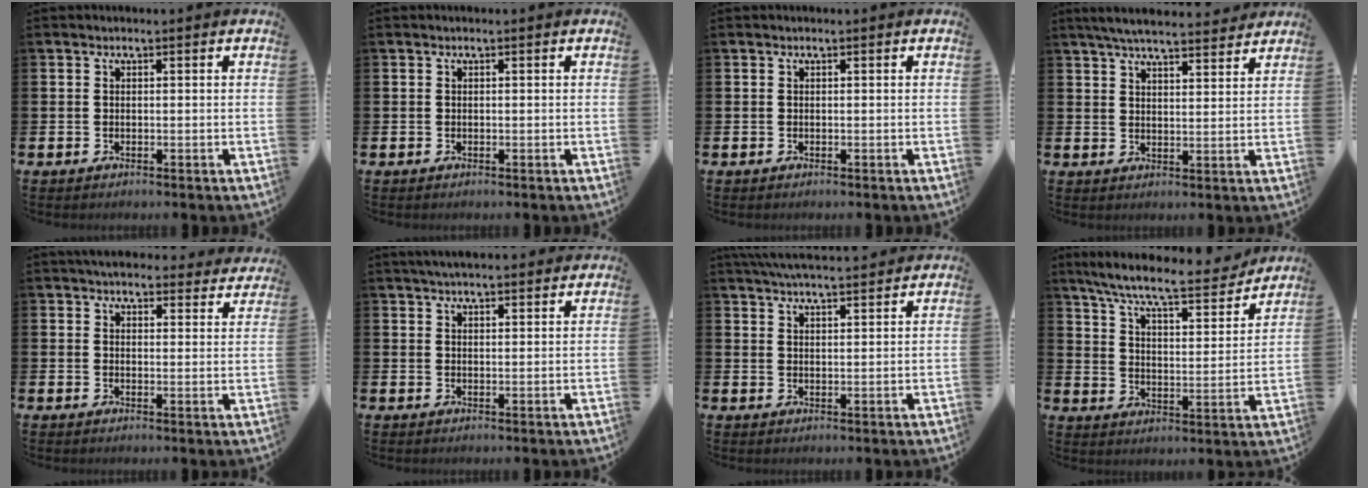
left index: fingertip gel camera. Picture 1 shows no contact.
{"total": 0.0}
{"total": 0.0}
{"total": 5.8, "force": [5.5, 0.6, 1.6], "torque": [-0.043, -0.022, 0.099]}
{"total": 4.6, "force": [4.4, 1.1, 0.4], "torque": [-0.006, -0.028, 0.078]}
{"total": 3.3, "force": [3.2, 0.4, 0.8], "torque": [-0.021, -0.006, 0.059]}
{"total": 4.9, "force": [4.8, 0.2, 1.0], "torque": [-0.024, -0.020, 0.085]}
{"total": 8.9, "force": [8.1, 1.1, 3.7], "torque": [-0.100, -0.053, 0.135]}